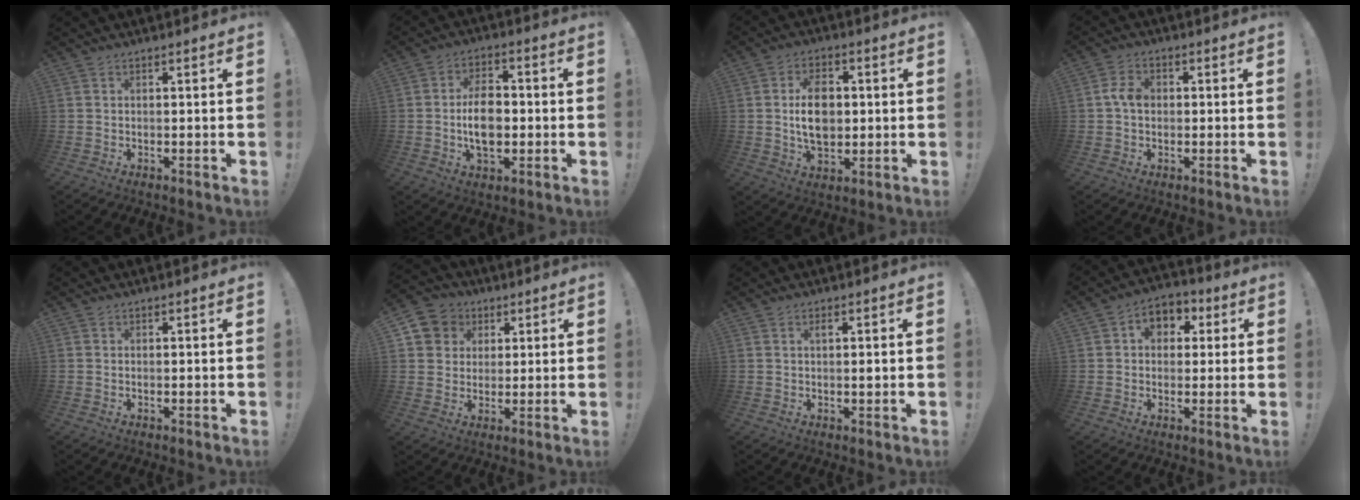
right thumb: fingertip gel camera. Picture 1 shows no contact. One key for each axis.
{"total": 11.2, "fx": -1.3, "fy": 7.2, "fz": 8.4, "tx": -0.155, "ty": 0.005, "tz": -0.024}
{"total": 11.9, "fx": 0.6, "fy": 8.1, "fz": 8.8, "tx": -0.143, "ty": 0.003, "tz": 0.011}
{"total": 5.4, "fx": -0.1, "fy": 3.8, "fz": 3.8, "tx": -0.069, "ty": 0.011, "tz": -0.002}
{"total": 0.0}
{"total": 8.2, "fx": 2.5, "fy": 7.6, "fz": 1.9, "tx": -0.025, "ty": -0.009, "tz": 0.054}
{"total": 1.4, "fx": 0.4, "fy": 0.4, "fz": 1.2, "tx": -0.018, "ty": 0.000, "tz": 0.004}
{"total": 7.3, "fx": 1.5, "fy": 6.0, "fz": 3.9, "tx": -0.052, "ty": 0.006, "tz": 0.032}